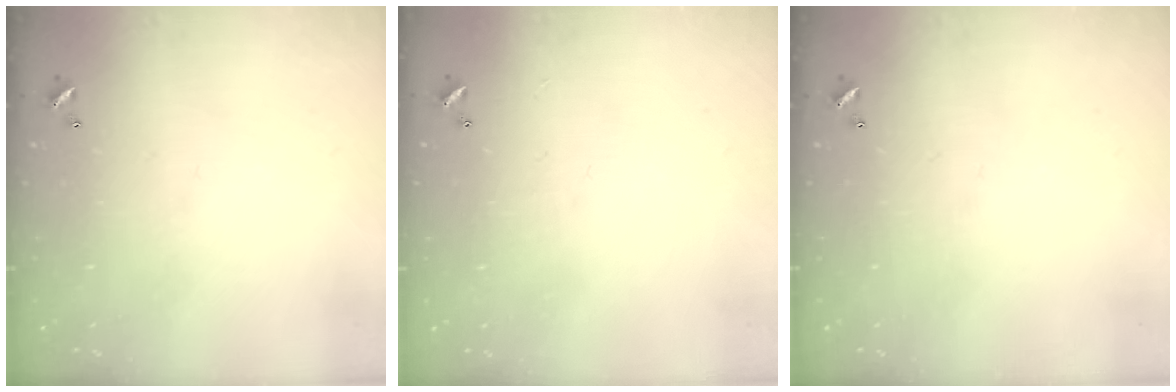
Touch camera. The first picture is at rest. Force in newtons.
{"total": 0.6, "press": 0.2, "slide": 0.6}
{"total": 0.0}